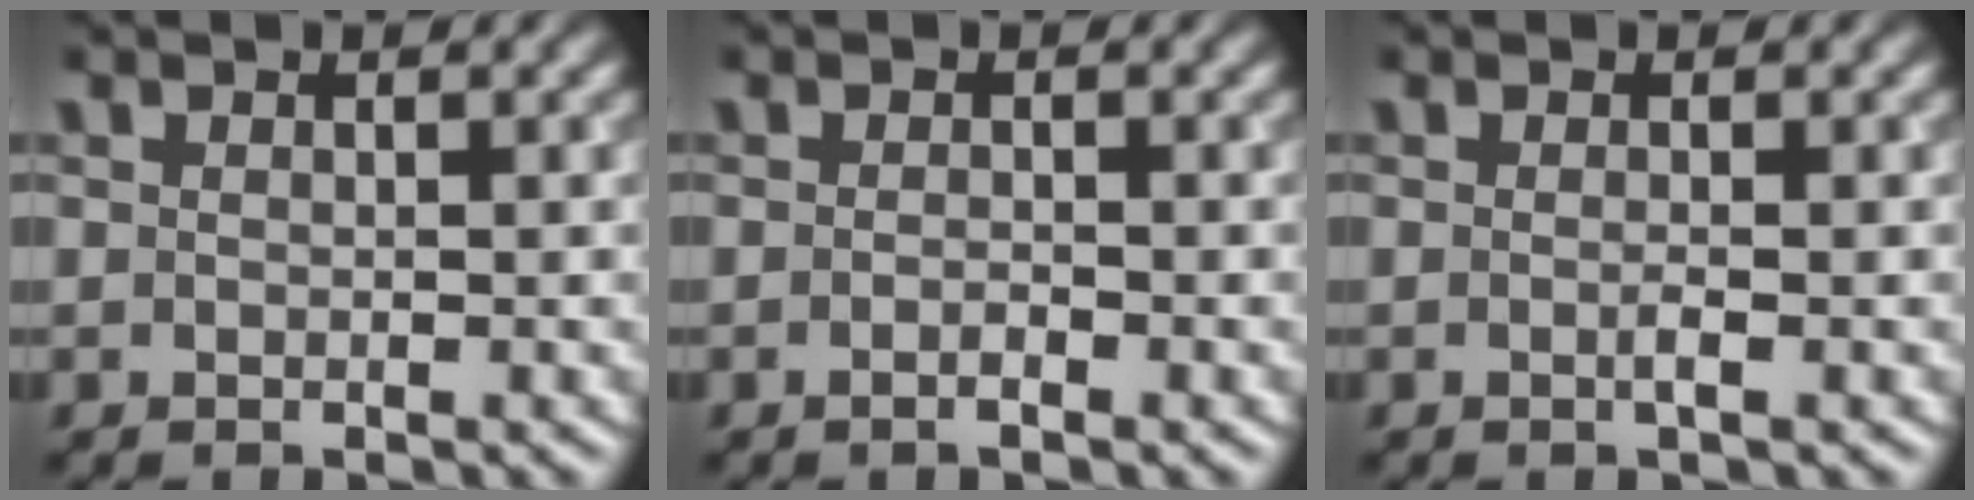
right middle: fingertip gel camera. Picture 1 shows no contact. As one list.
[{"total": 0.9, "force": [-0.5, 0.2, 0.7], "torque": [-0.013, 0.000, -0.009]}, {"total": 0.8, "force": [-0.2, 0.1, 0.8], "torque": [-0.016, -0.001, -0.006]}]